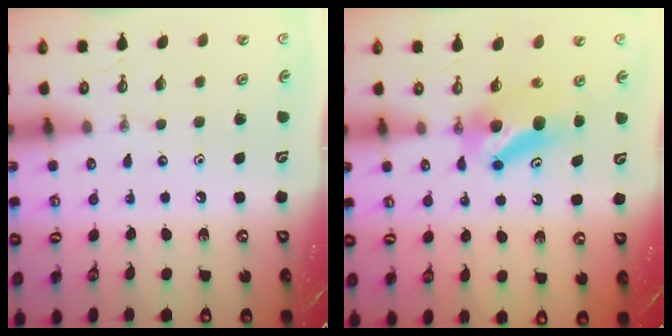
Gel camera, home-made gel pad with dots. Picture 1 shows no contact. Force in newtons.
{"total": 7.6, "press": 7.0, "slide": 2.9}